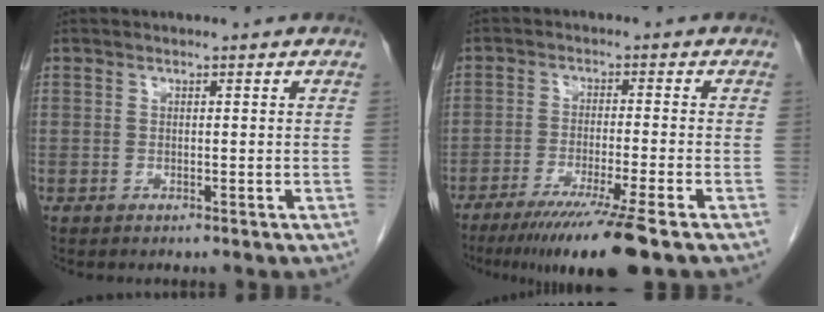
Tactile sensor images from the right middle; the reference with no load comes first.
{"total": 11.6, "force": [-8.3, -1.5, 7.9], "torque": [-0.119, -0.037, -0.131]}